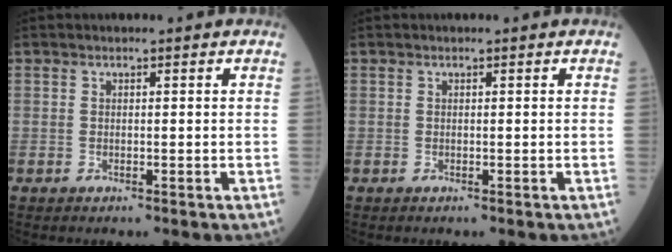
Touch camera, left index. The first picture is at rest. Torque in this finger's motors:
{"motor_torque": [0.03, -0.03, 0.00, 0.00]}